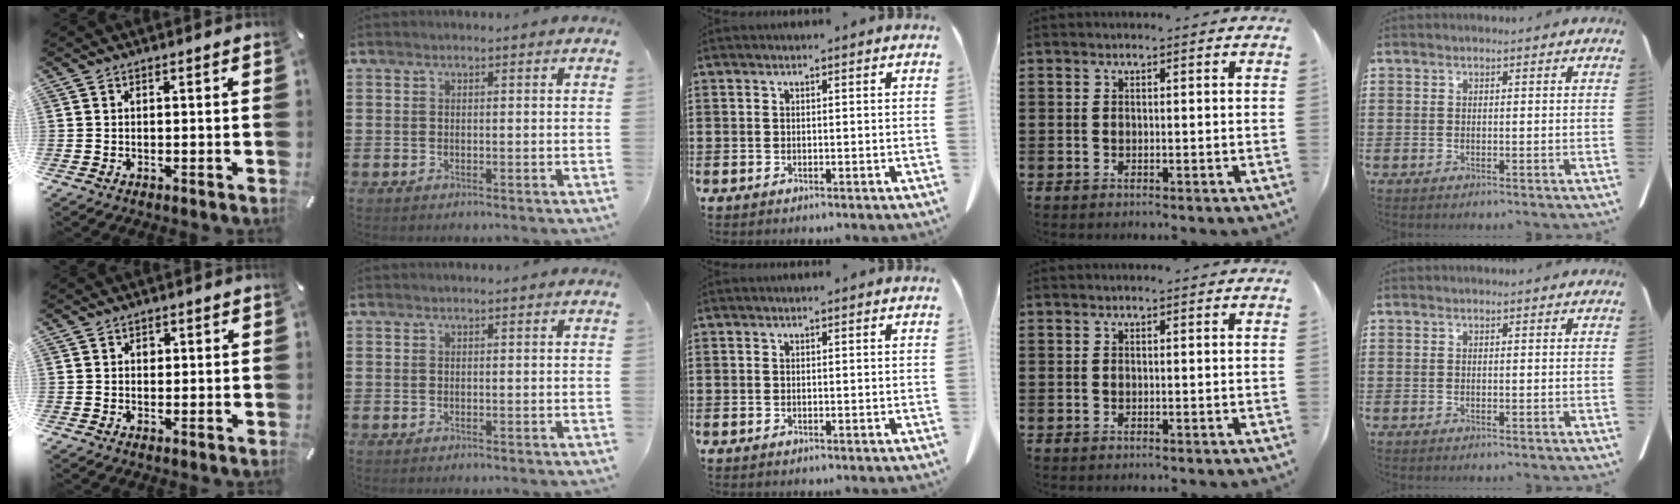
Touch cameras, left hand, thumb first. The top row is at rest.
{"thumb": {"total": 1.4, "force": [0.2, 1.2, 0.6], "torque": [0.002, -0.001, 0.000]}}